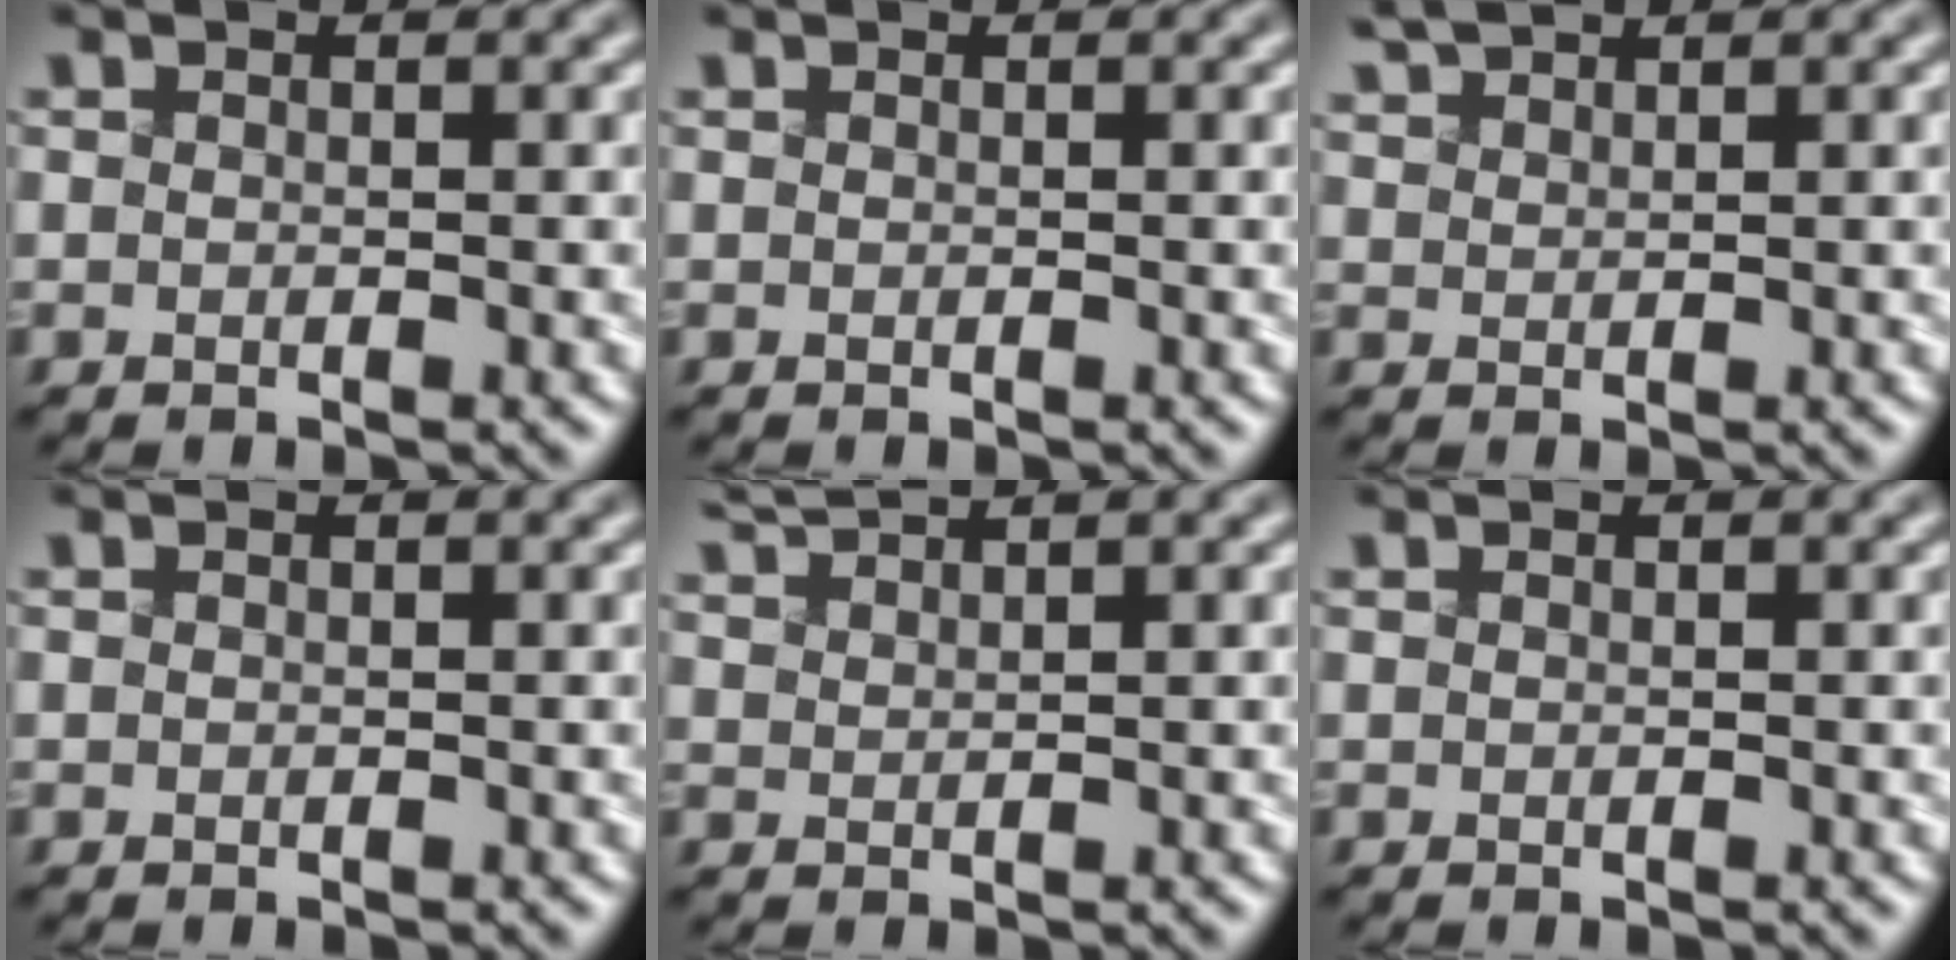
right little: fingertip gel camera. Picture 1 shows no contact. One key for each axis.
{"total": 0.0}
{"total": 1.7, "fx": 1.6, "fy": 0.4, "fz": 0.4, "tx": -0.019, "ty": 0.011, "tz": 0.042}
{"total": 0.0}
{"total": 2.1, "fx": 2.0, "fy": -0.3, "fz": 0.4, "tx": -0.015, "ty": 0.013, "tz": 0.051}
{"total": 0.0}